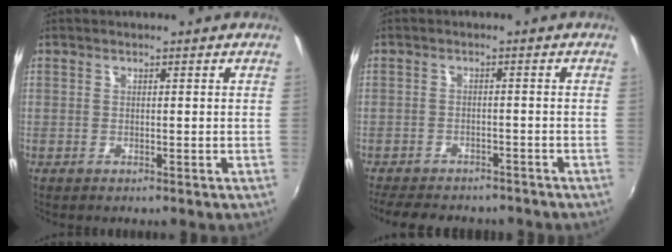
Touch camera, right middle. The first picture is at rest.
{"total": 10.9, "force": [-9.2, 4.1, 4.1], "torque": [-0.099, -0.013, -0.136]}